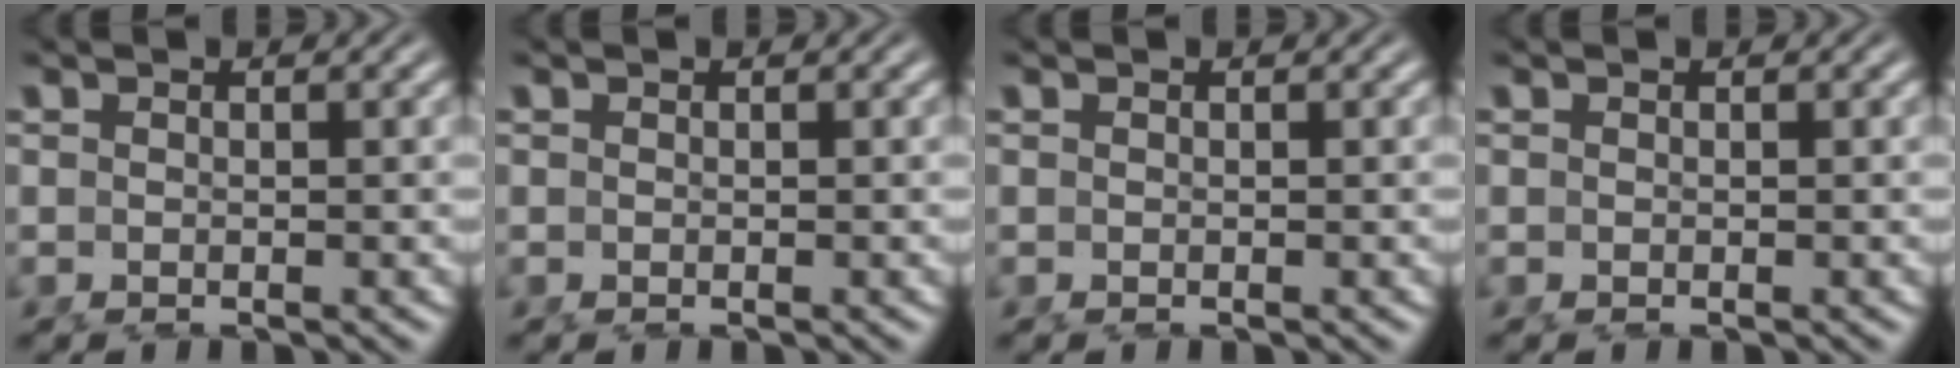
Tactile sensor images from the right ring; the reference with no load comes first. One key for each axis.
{"total": 0.0}
{"total": 0.0}
{"total": 0.0}